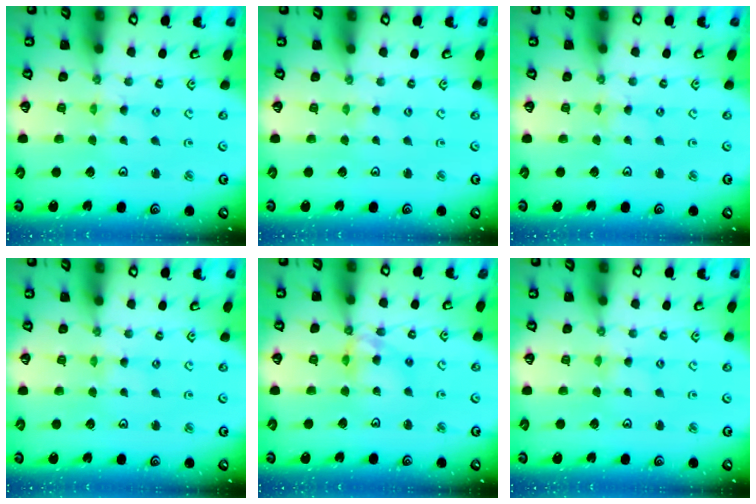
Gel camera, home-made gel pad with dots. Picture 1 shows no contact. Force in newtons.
{"total": 0.7, "press": 0.7, "slide": 0.1}
{"total": 0.8, "press": 0.8, "slide": 0.2}
{"total": 1.1, "press": 1.1, "slide": 0.2}
{"total": 11.4, "press": 11.4, "slide": 1.1}
{"total": 0.9, "press": 0.8, "slide": 0.2}